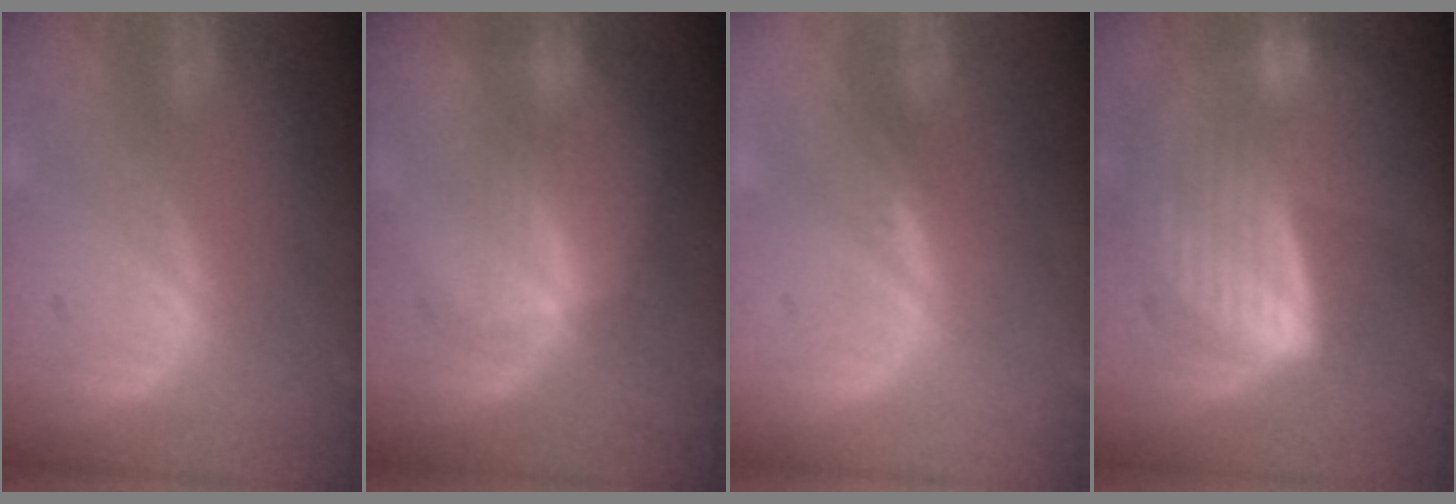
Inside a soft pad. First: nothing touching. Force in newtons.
{"total": 2.7, "press": 2.4, "slide": 1.2}
{"total": 0.5, "press": 0.5, "slide": 0.2}
{"total": 7.4, "press": 7.3, "slide": 1.6}